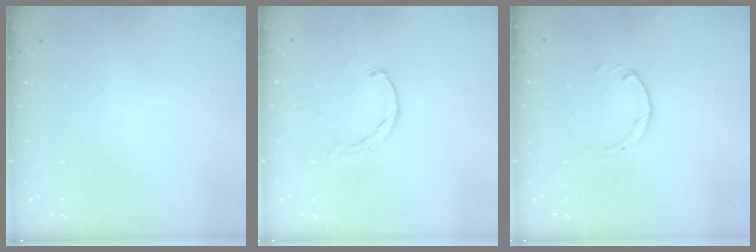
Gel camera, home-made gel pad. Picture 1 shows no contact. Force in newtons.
{"total": 0.7, "press": 0.7, "slide": 0.2}
{"total": 0.7, "press": 0.7, "slide": 0.2}